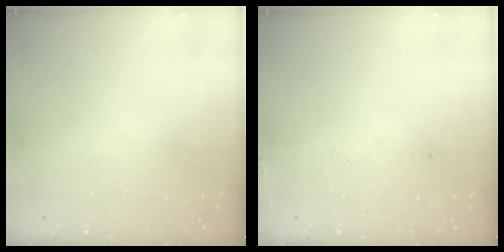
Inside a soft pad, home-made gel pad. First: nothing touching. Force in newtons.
{"total": 5.9, "press": 5.7, "slide": 1.6}